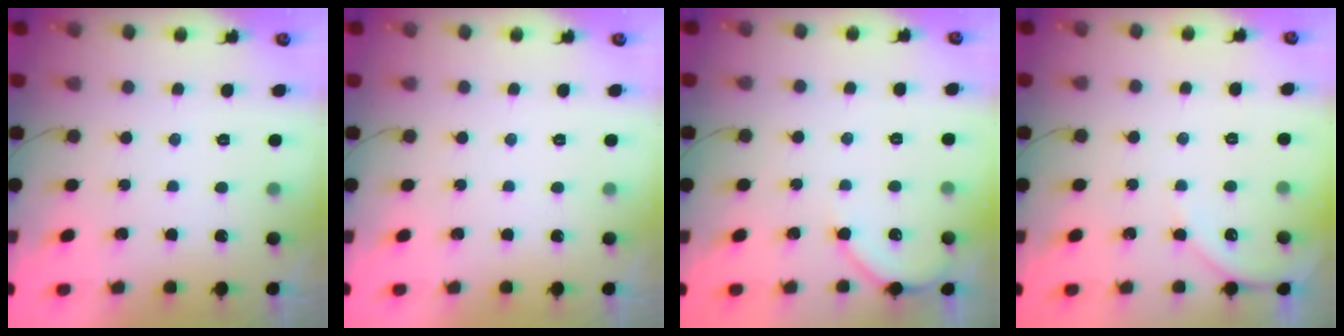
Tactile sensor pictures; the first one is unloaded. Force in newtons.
{"total": 0.0}
{"total": 5.9, "press": 5.8, "slide": 0.9}
{"total": 3.3, "press": 3.3, "slide": 0.5}